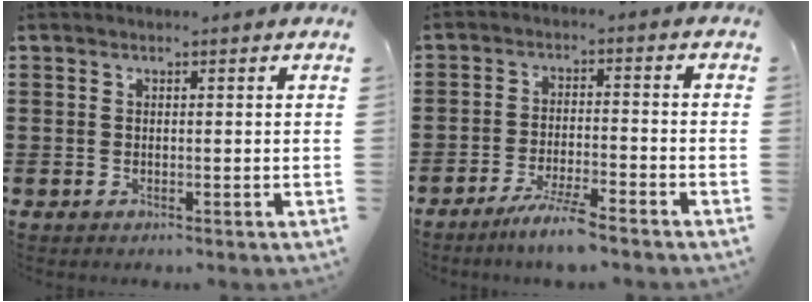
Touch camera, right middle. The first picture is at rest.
{"total": 4.9, "force": [-4.1, 0.0, 2.7], "torque": [-0.056, -0.009, -0.076]}